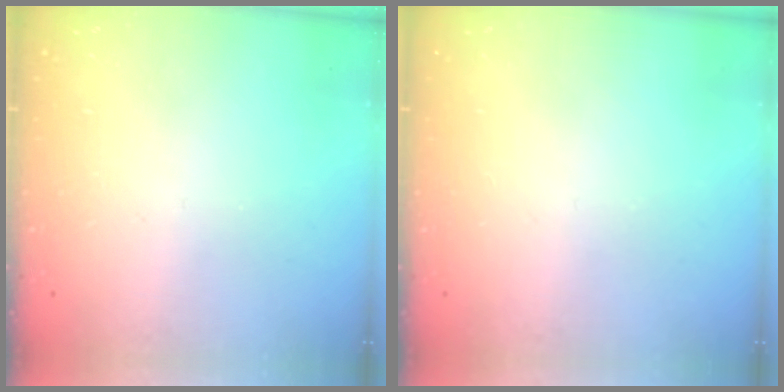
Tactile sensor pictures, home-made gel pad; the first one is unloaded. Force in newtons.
{"total": 0.0}